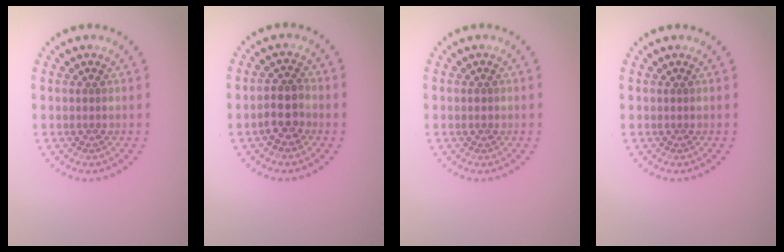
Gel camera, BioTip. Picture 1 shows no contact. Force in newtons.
{"total": 2.5, "press": 2.3, "slide": 1.0}
{"total": 0.8, "press": 0.8, "slide": 0.2}
{"total": 0.0}